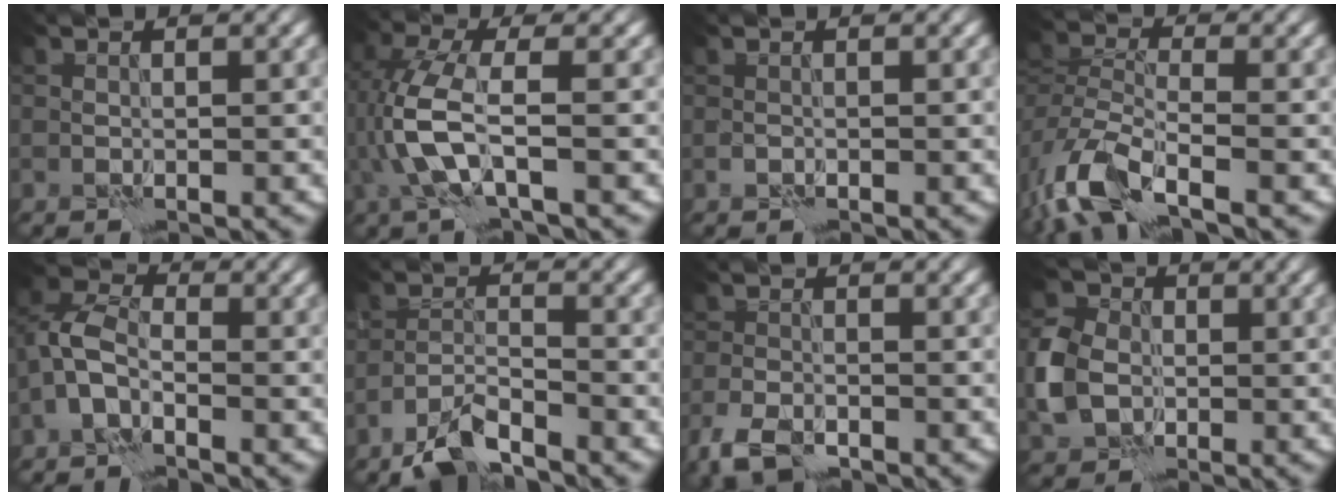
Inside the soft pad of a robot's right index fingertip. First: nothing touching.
{"total": 5.4, "force": [-0.7, 2.0, 4.9], "torque": [-0.124, 0.007, -0.017]}
{"total": 0.0}
{"total": 7.7, "force": [-4.3, 3.5, 5.3], "torque": [-0.122, -0.008, -0.095]}
{"total": 3.6, "force": [-1.2, 2.1, 2.6], "torque": [-0.054, 0.014, -0.035]}
{"total": 4.2, "force": [-3.4, 1.0, 2.3], "torque": [-0.047, 0.001, -0.074]}
{"total": 3.4, "force": [-2.2, 1.6, 1.9], "torque": [-0.042, -0.006, -0.050]}
{"total": 5.1, "force": [-0.6, 4.2, 2.9], "torque": [-0.067, 0.010, -0.023]}